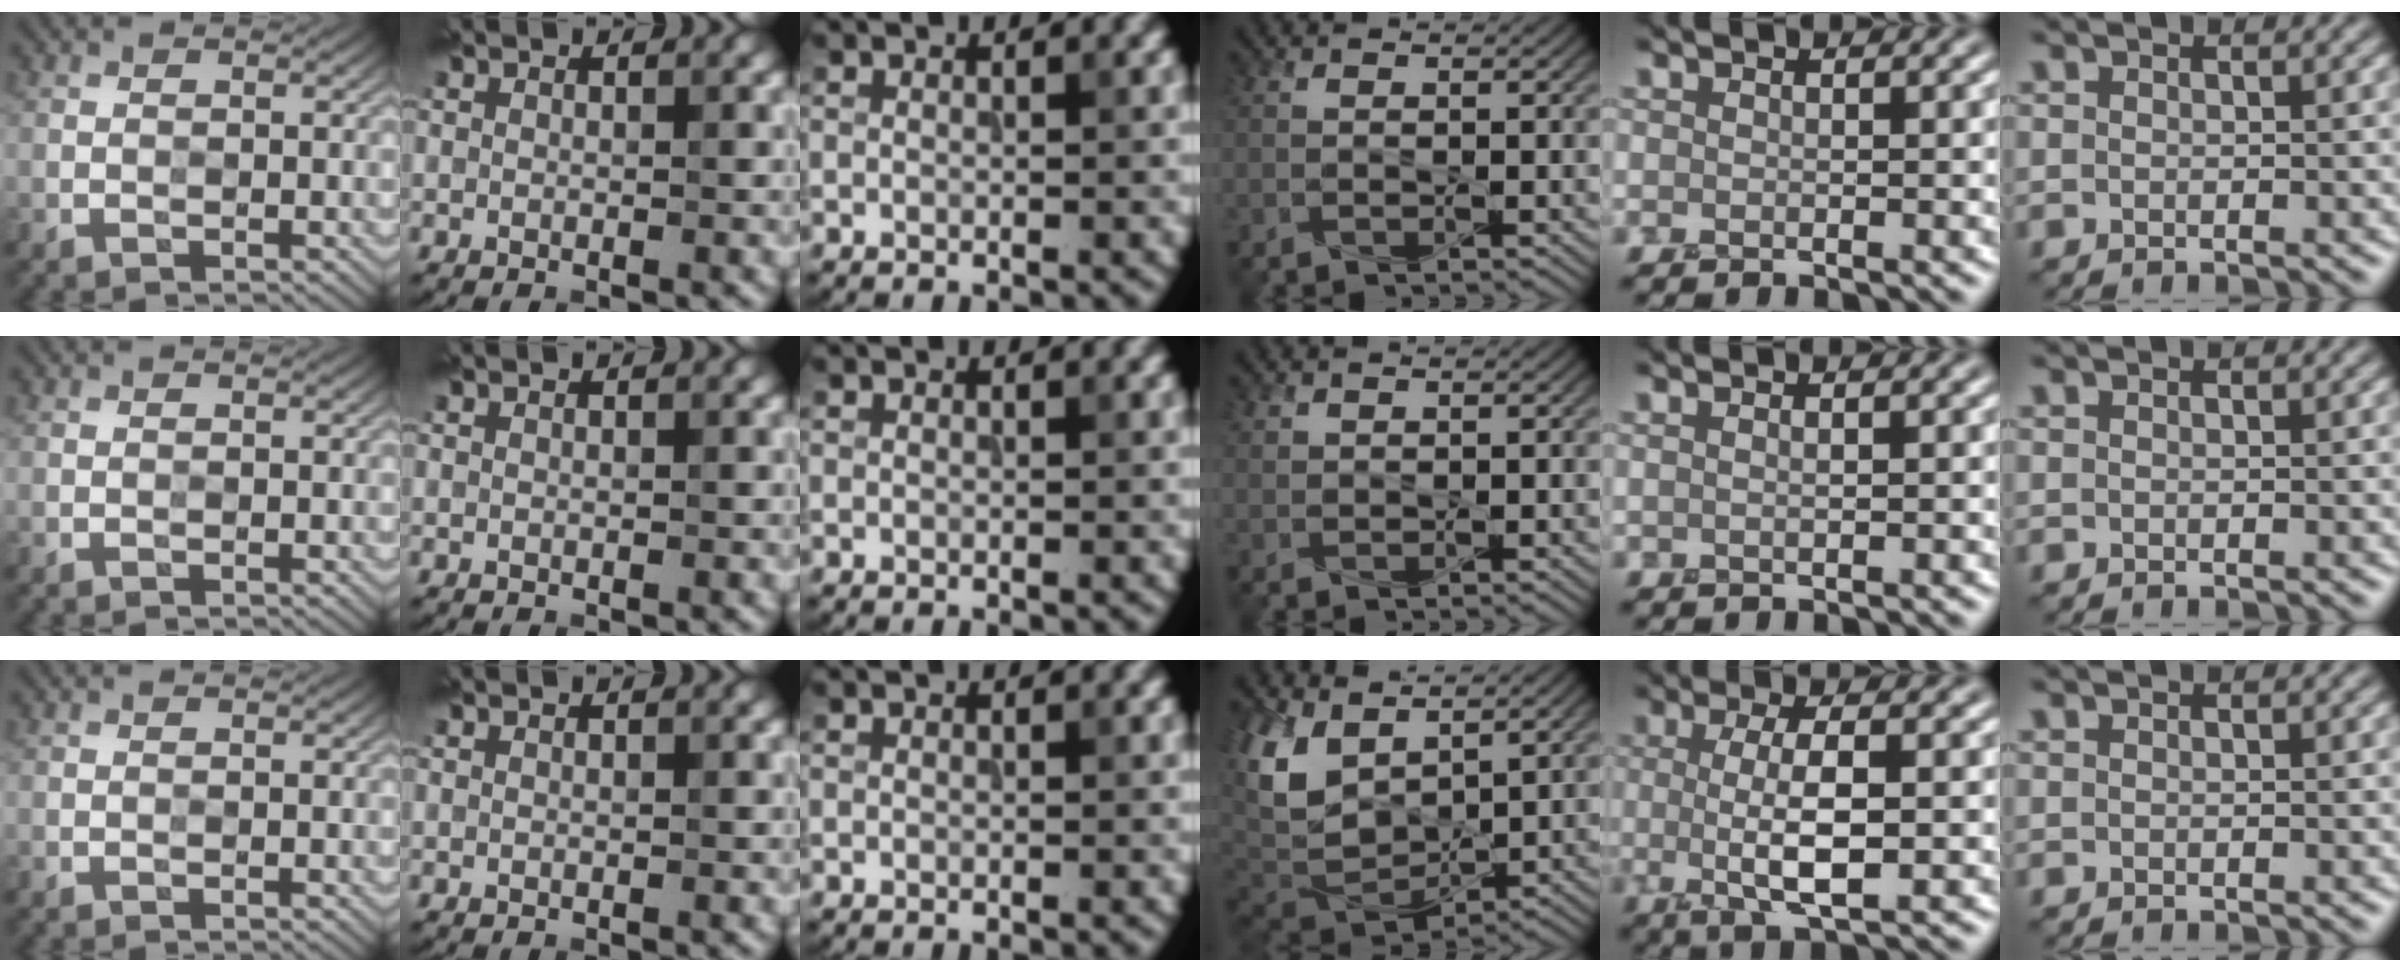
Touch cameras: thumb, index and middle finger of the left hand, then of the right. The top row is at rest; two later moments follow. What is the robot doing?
{"motion": "squeeze", "object": "foam earplug"}